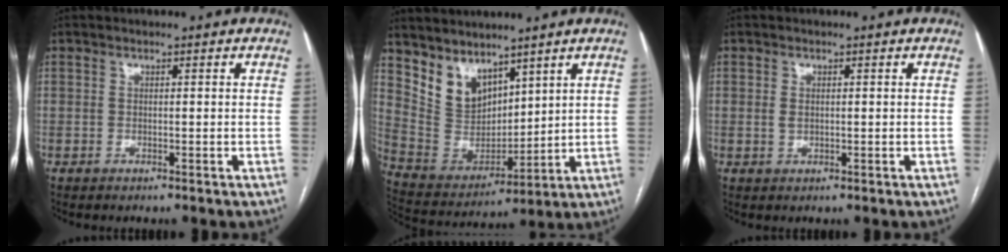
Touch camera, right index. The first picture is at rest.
{"total": 9.5, "force": [7.0, 5.5, 3.5], "torque": [-0.083, 0.014, 0.162]}
{"total": 1.2, "force": [0.1, 0.7, 0.9], "torque": [-0.018, 0.000, 0.003]}